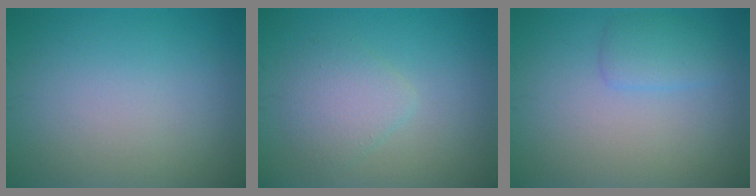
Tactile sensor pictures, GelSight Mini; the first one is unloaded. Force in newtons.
{"total": 2.5, "press": 2.5, "slide": 0.2}
{"total": 1.9, "press": 1.9, "slide": 0.1}